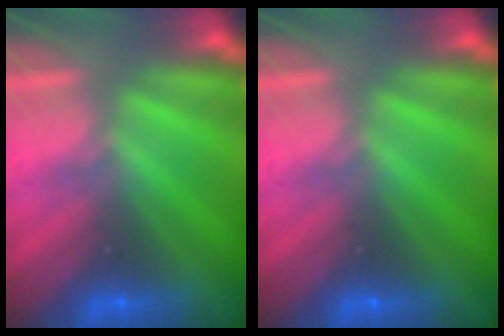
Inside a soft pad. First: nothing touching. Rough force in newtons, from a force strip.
{"total": 0.0}